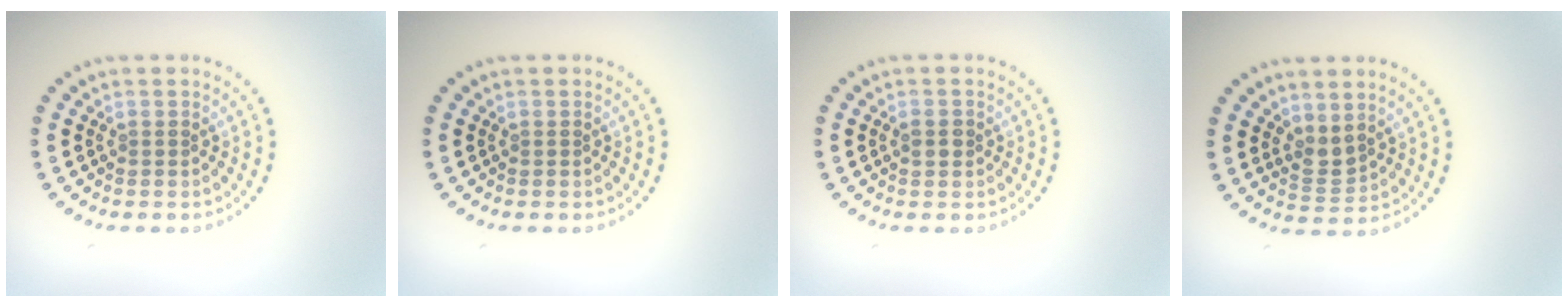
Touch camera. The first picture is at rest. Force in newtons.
{"total": 0.0}
{"total": 1.1, "press": 1.1, "slide": 0.1}
{"total": 1.9, "press": 1.5, "slide": 1.0}